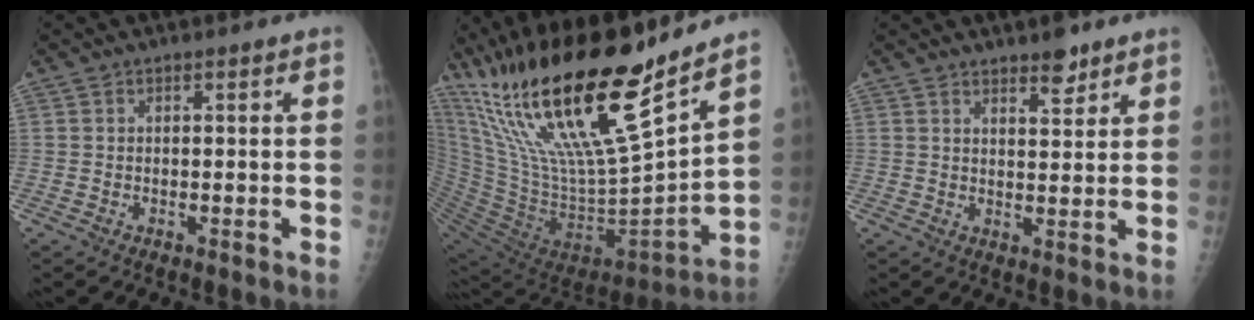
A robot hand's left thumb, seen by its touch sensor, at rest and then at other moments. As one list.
[{"total": 32.1, "force": [21.3, 7.2, 22.9], "torque": [-0.403, -0.081, 0.384]}, {"total": 4.3, "force": [3.3, 1.6, 2.4], "torque": [-0.021, -0.023, 0.050]}]